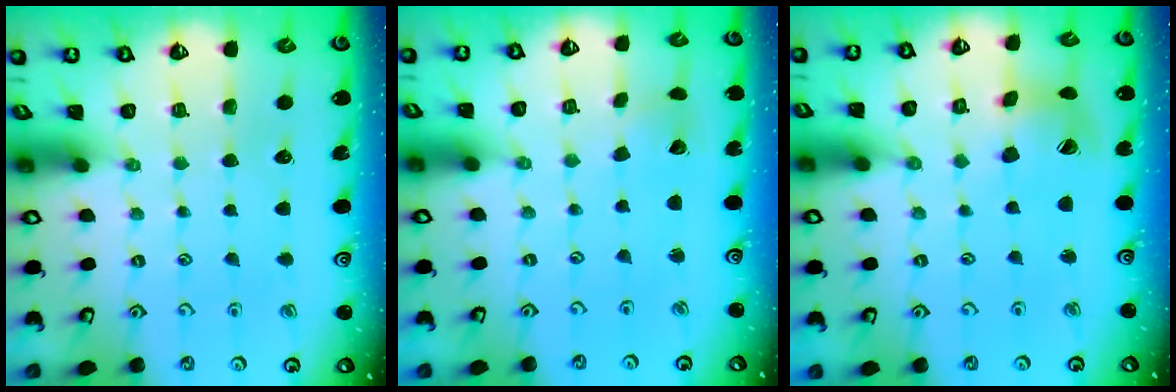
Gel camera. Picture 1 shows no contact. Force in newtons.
{"total": 2.4, "press": 2.4, "slide": 0.3}
{"total": 10.5, "press": 10.4, "slide": 1.3}